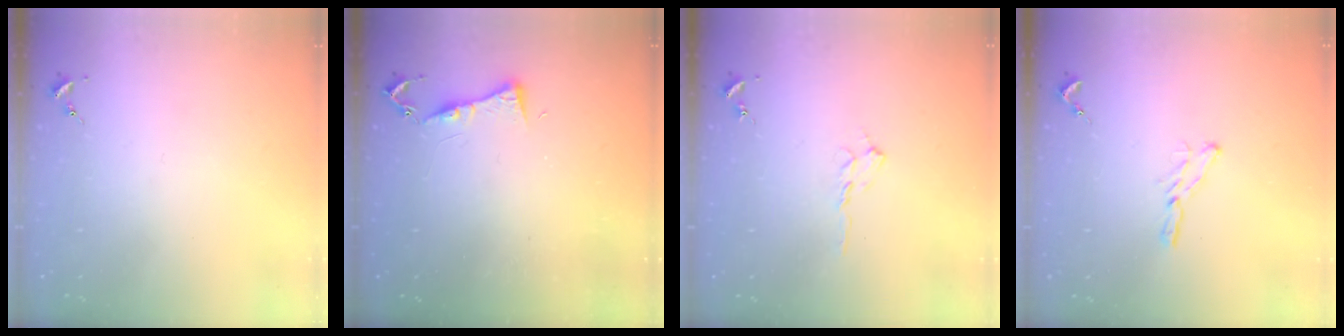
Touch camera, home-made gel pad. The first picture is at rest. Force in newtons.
{"total": 5.6, "press": 5.5, "slide": 0.8}
{"total": 5.7, "press": 5.7, "slide": 0.7}
{"total": 5.5, "press": 5.5, "slide": 0.5}